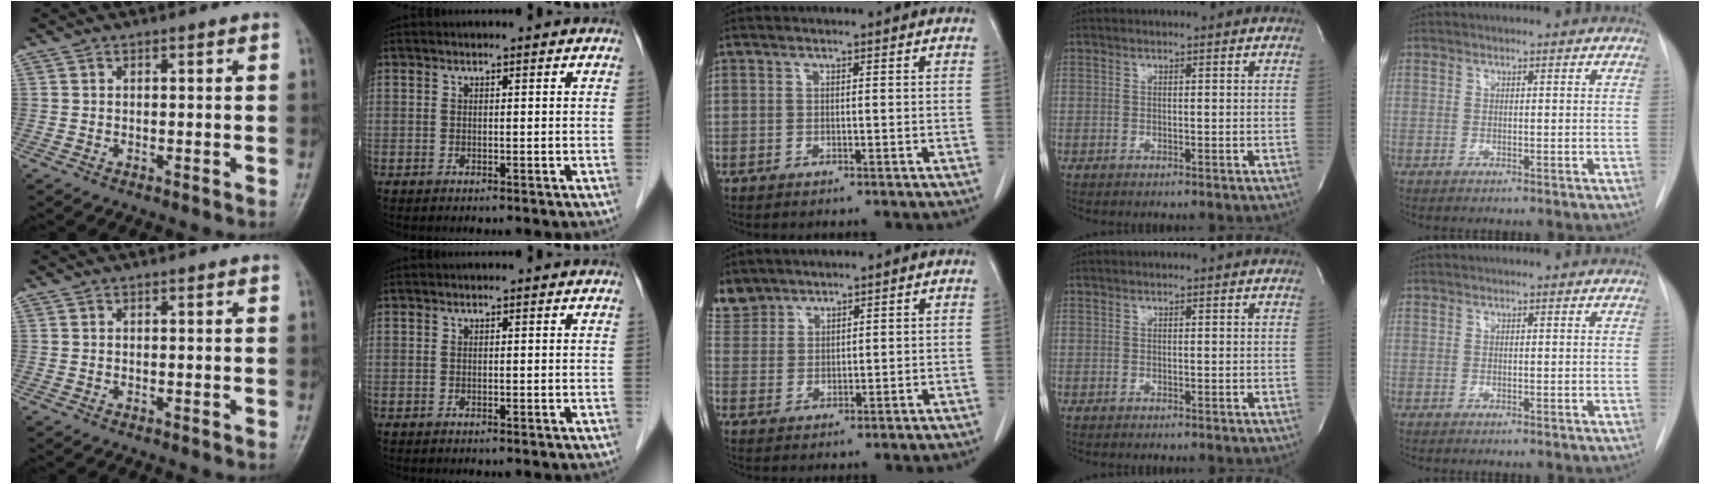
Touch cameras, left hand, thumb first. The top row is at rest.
{"middle": {"total": 4.4, "force": [4.0, 2.0, -0.1], "torque": [0.006, 0.005, 0.086]}}